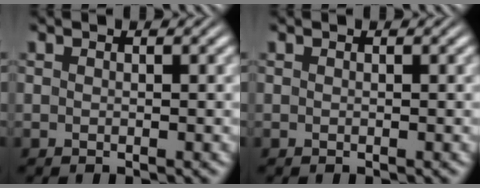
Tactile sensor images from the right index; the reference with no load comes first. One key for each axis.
{"total": 0.0}